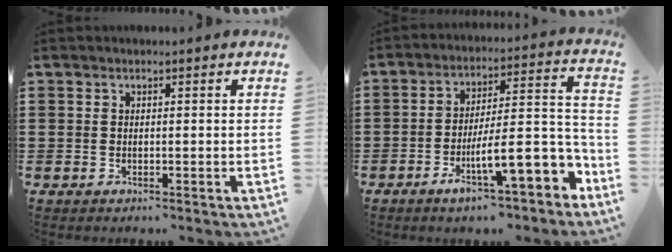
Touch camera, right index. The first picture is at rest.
{"total": 13.5, "force": [-5.4, 4.1, 11.7], "torque": [-0.169, -0.013, -0.093]}